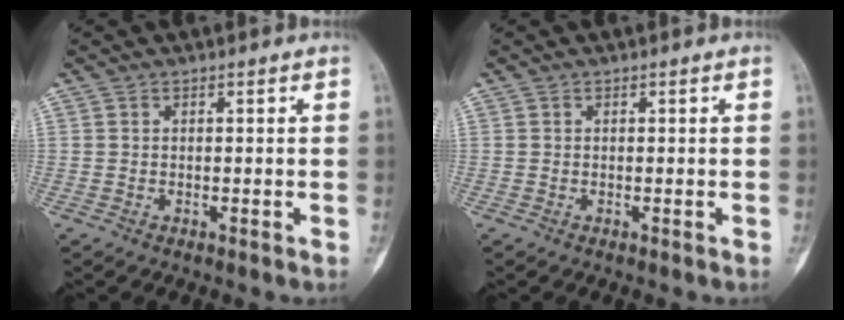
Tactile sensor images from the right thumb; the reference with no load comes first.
{"total": 0.0}